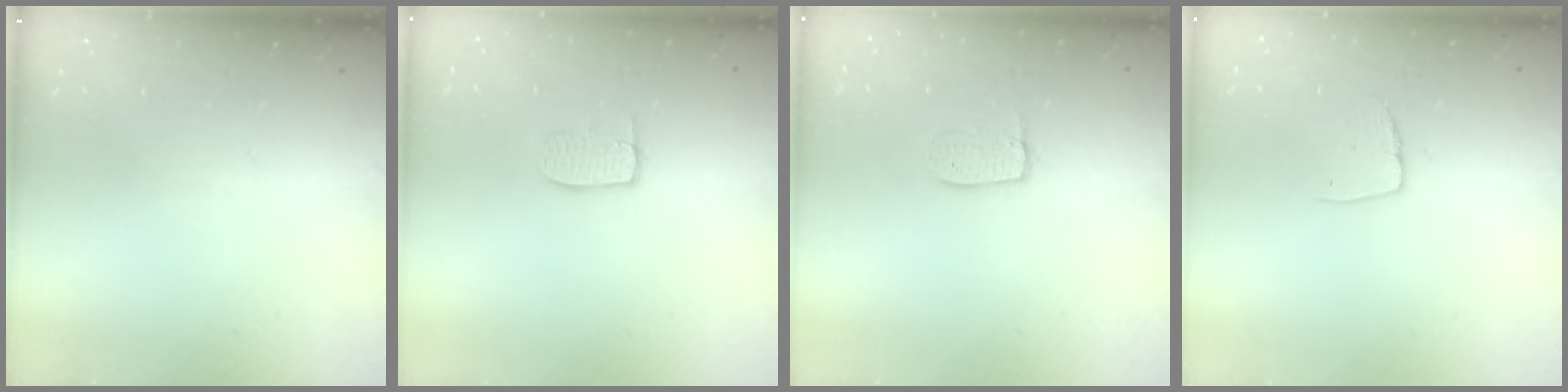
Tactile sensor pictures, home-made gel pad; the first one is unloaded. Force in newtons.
{"total": 7.2, "press": 7.1, "slide": 0.4}
{"total": 5.5, "press": 5.5, "slide": 0.4}
{"total": 6.0, "press": 6.0, "slide": 0.3}